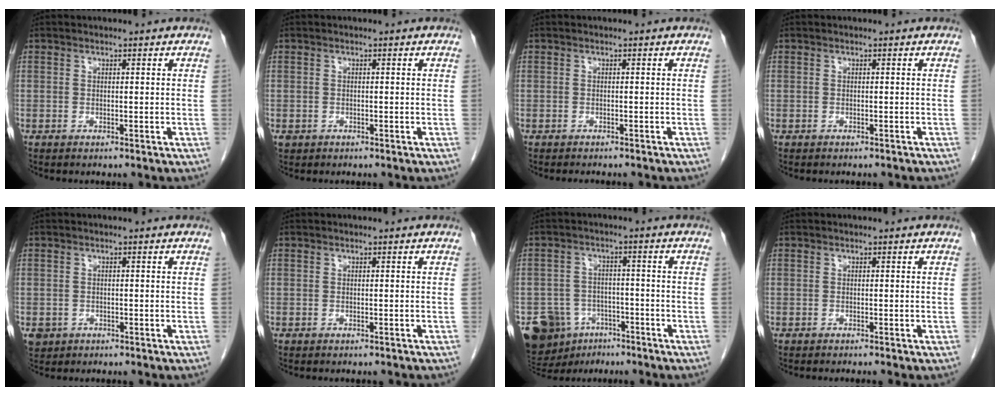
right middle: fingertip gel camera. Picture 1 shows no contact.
{"total": 0.9, "force": [-0.4, 0.8, 0.2], "torque": [-0.007, 0.003, -0.003]}
{"total": 3.1, "force": [-2.8, 0.6, 1.2], "torque": [-0.015, -0.004, -0.031]}
{"total": 2.6, "force": [-2.4, 0.6, 0.9], "torque": [-0.014, -0.003, -0.027]}
{"total": 2.6, "force": [-1.3, 2.2, 0.5], "torque": [-0.009, 0.003, -0.018]}
{"total": 2.6, "force": [-2.4, 0.6, 0.9], "torque": [-0.014, -0.003, -0.028]}
{"total": 11.0, "force": [-6.5, 8.1, 3.5], "torque": [-0.080, 0.012, -0.096]}
{"total": 1.6, "force": [-1.4, -0.2, 0.8], "torque": [-0.005, 0.004, -0.017]}